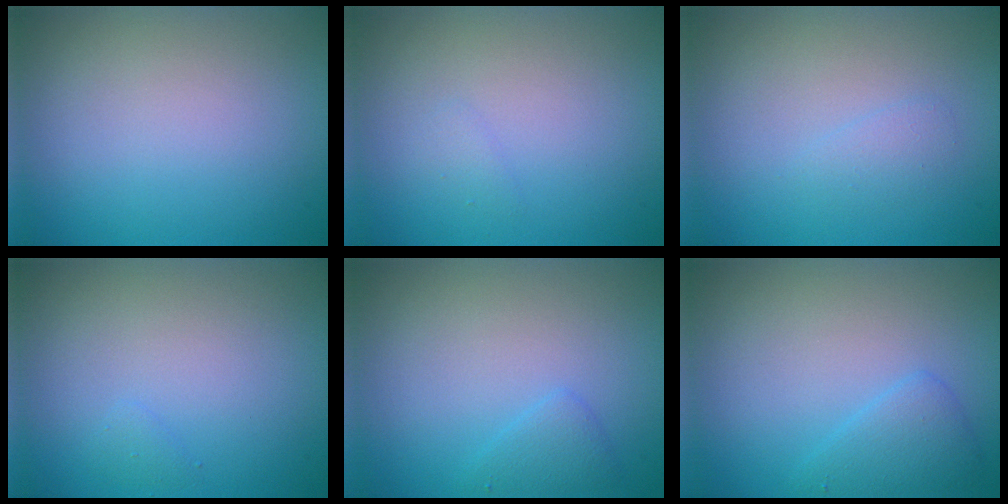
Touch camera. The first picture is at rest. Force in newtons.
{"total": 0.6, "press": 0.6, "slide": 0.0}
{"total": 1.0, "press": 1.0, "slide": 0.0}
{"total": 0.5, "press": 0.5, "slide": 0.0}
{"total": 1.4, "press": 1.4, "slide": 0.0}
{"total": 2.1, "press": 2.1, "slide": 0.0}